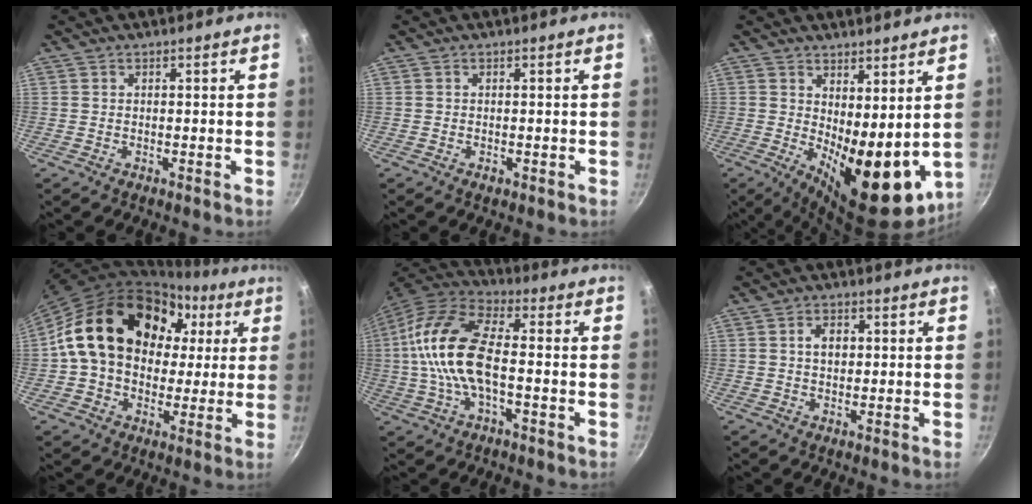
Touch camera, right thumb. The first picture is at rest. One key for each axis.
{"total": 1.0, "fx": -0.4, "fy": 0.6, "fz": 0.7, "tx": -0.010, "ty": 0.001, "tz": -0.006}
{"total": 15.0, "fx": 1.6, "fy": 6.6, "fz": 13.4, "tx": -0.148, "ty": -0.036, "tz": 0.040}
{"total": 22.1, "fx": 4.4, "fy": 16.6, "fz": 14.0, "tx": -0.207, "ty": 0.033, "tz": 0.068}
{"total": 16.1, "fx": -0.7, "fy": 7.3, "fz": 14.4, "tx": -0.278, "ty": 0.035, "tz": -0.029}
{"total": 3.7, "fx": 0.6, "fy": 2.6, "fz": 2.5, "tx": -0.027, "ty": 0.006, "tz": 0.008}